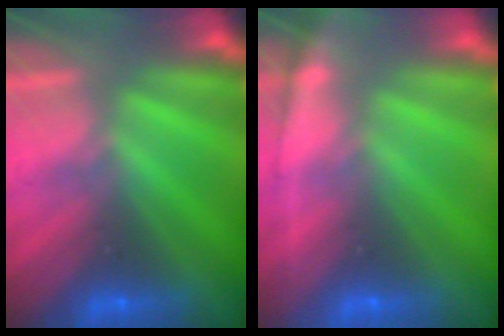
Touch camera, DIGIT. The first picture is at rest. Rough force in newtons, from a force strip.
{"total": 1.4}